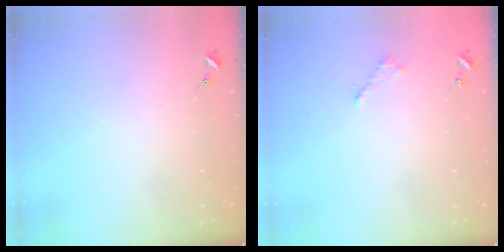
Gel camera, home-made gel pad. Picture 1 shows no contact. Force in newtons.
{"total": 2.6, "press": 2.5, "slide": 0.3}